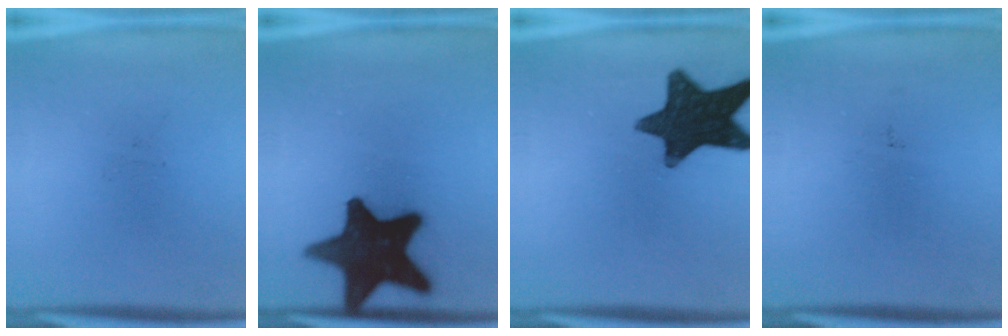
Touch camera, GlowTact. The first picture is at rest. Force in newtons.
{"total": 19.8}
{"total": 15.8}
{"total": 0.0}